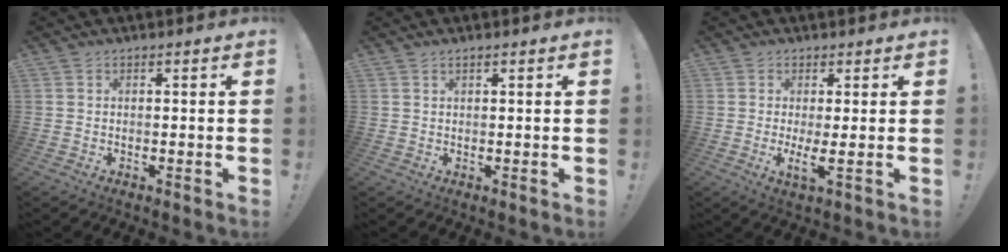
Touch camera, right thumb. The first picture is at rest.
{"total": 0.8, "force": [0.6, 0.0, 0.6], "torque": [-0.018, 0.003, 0.011]}
{"total": 4.1, "force": [0.6, 0.1, 4.0], "torque": [-0.064, -0.025, 0.009]}